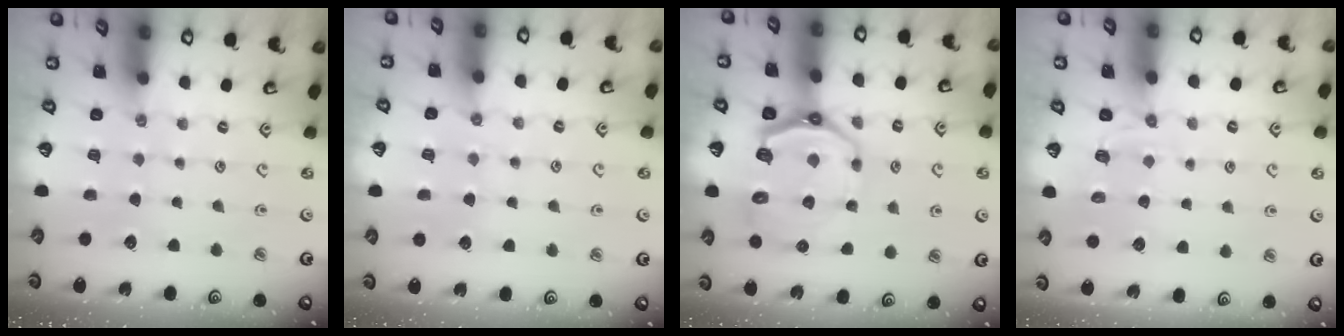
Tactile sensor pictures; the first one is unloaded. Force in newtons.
{"total": 6.3, "press": 6.3, "slide": 0.7}
{"total": 13.2, "press": 12.6, "slide": 4.2}
{"total": 2.8, "press": 2.2, "slide": 1.8}